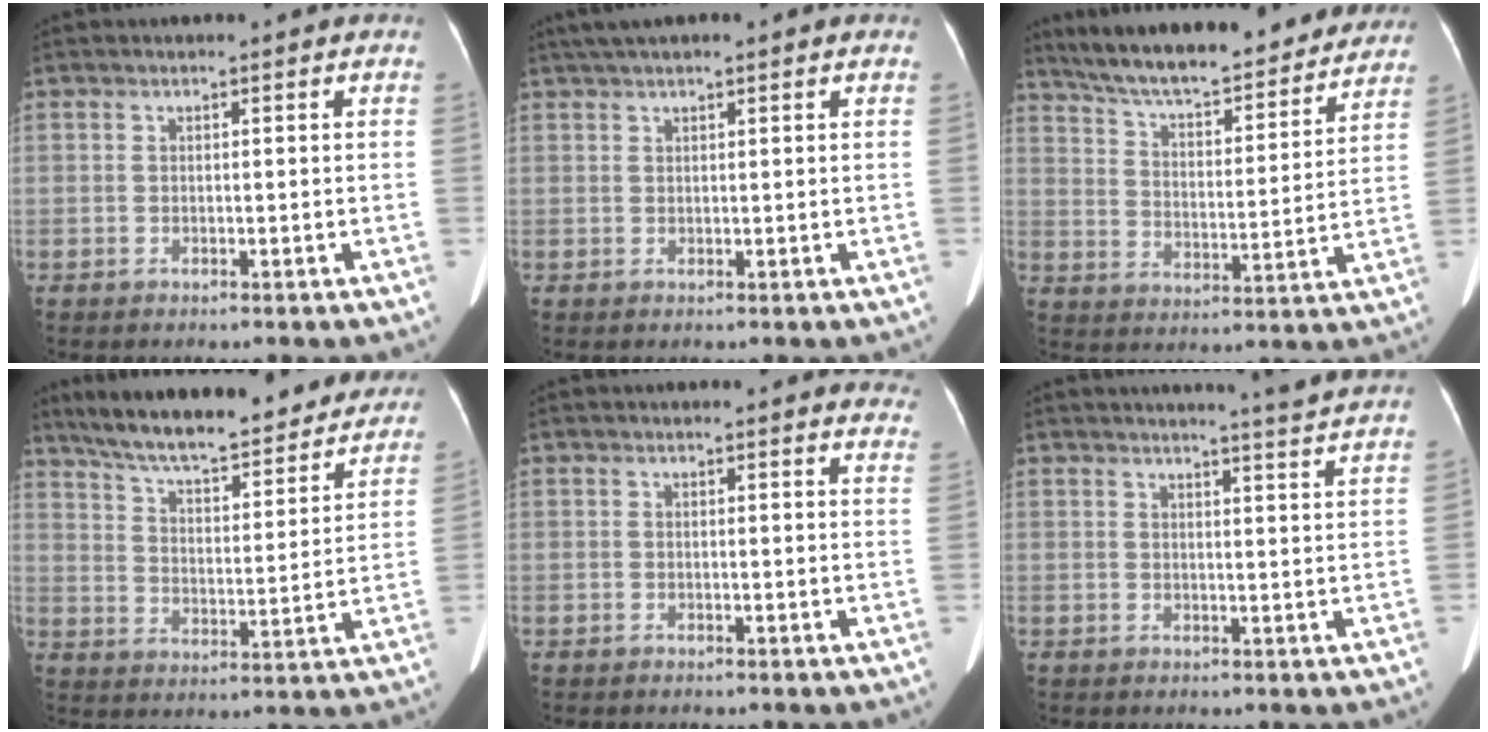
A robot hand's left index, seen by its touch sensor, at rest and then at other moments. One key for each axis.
{"total": 4.4, "fx": 3.3, "fy": 0.6, "fz": 2.9, "tx": -0.049, "ty": 0.033, "tz": 0.055}
{"total": 23.1, "fx": 20.7, "fy": 4.7, "fz": 9.2, "tx": -0.145, "ty": 0.002, "tz": 0.288}
{"total": 24.2, "fx": 21.3, "fy": 5.0, "fz": 10.2, "tx": -0.158, "ty": -0.003, "tz": 0.291}
{"total": 7.2, "fx": 6.8, "fy": 1.5, "fz": 1.5, "tx": 0.015, "ty": -0.015, "tz": 0.041}
{"total": 6.1, "fx": 5.7, "fy": -1.4, "fz": 1.6, "tx": -0.030, "ty": -0.016, "tz": 0.058}